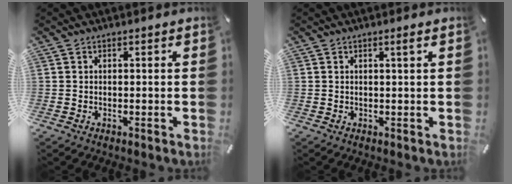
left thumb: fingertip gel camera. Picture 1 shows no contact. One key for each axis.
{"total": 1.3, "fx": 0.6, "fy": 0.0, "fz": 1.2, "tx": -0.023, "ty": 0.000, "tz": 0.008}